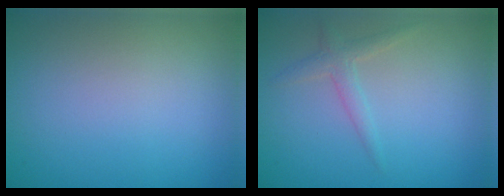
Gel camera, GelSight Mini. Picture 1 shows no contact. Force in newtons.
{"total": 1.4, "press": 1.4, "slide": 0.0}